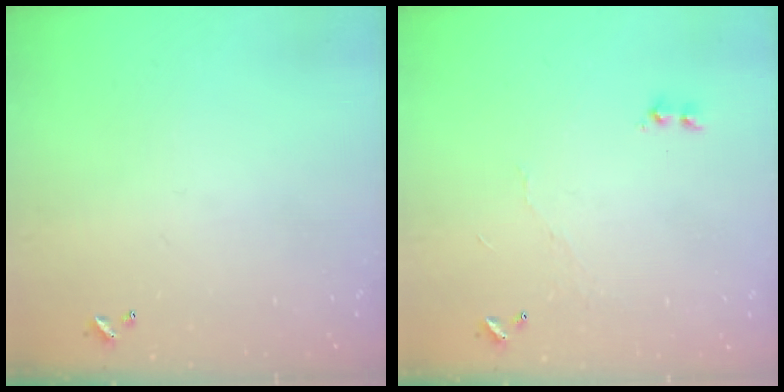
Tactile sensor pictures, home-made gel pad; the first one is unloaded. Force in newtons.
{"total": 6.0, "press": 6.0, "slide": 0.6}